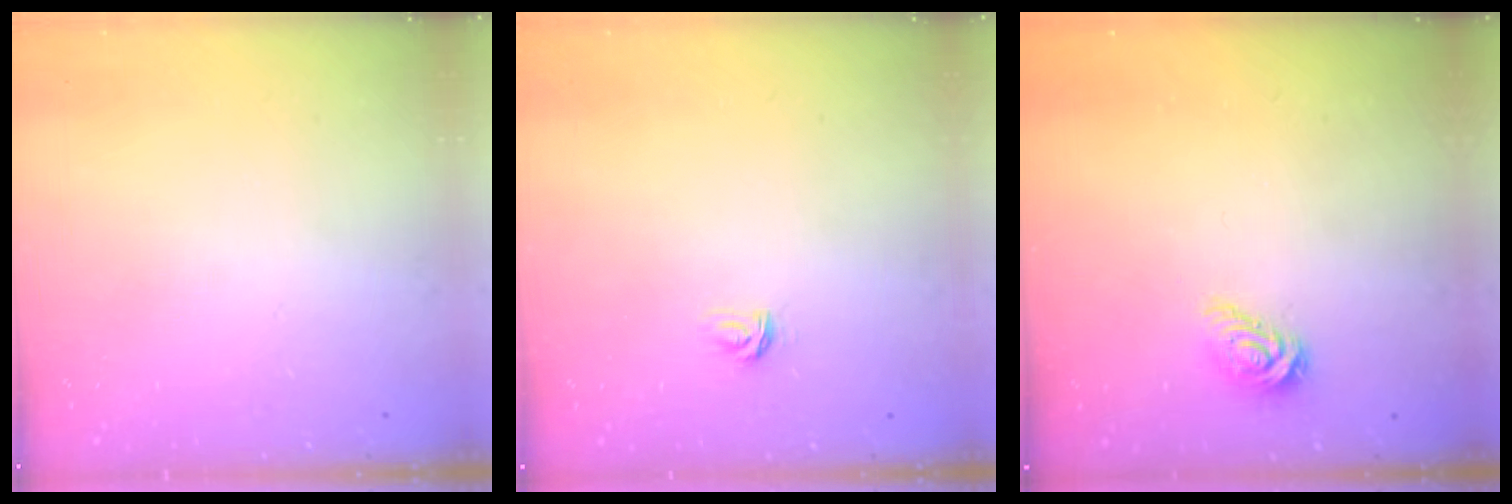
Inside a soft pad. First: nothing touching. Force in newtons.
{"total": 2.9, "press": 2.9, "slide": 0.4}
{"total": 5.5, "press": 5.5, "slide": 0.5}